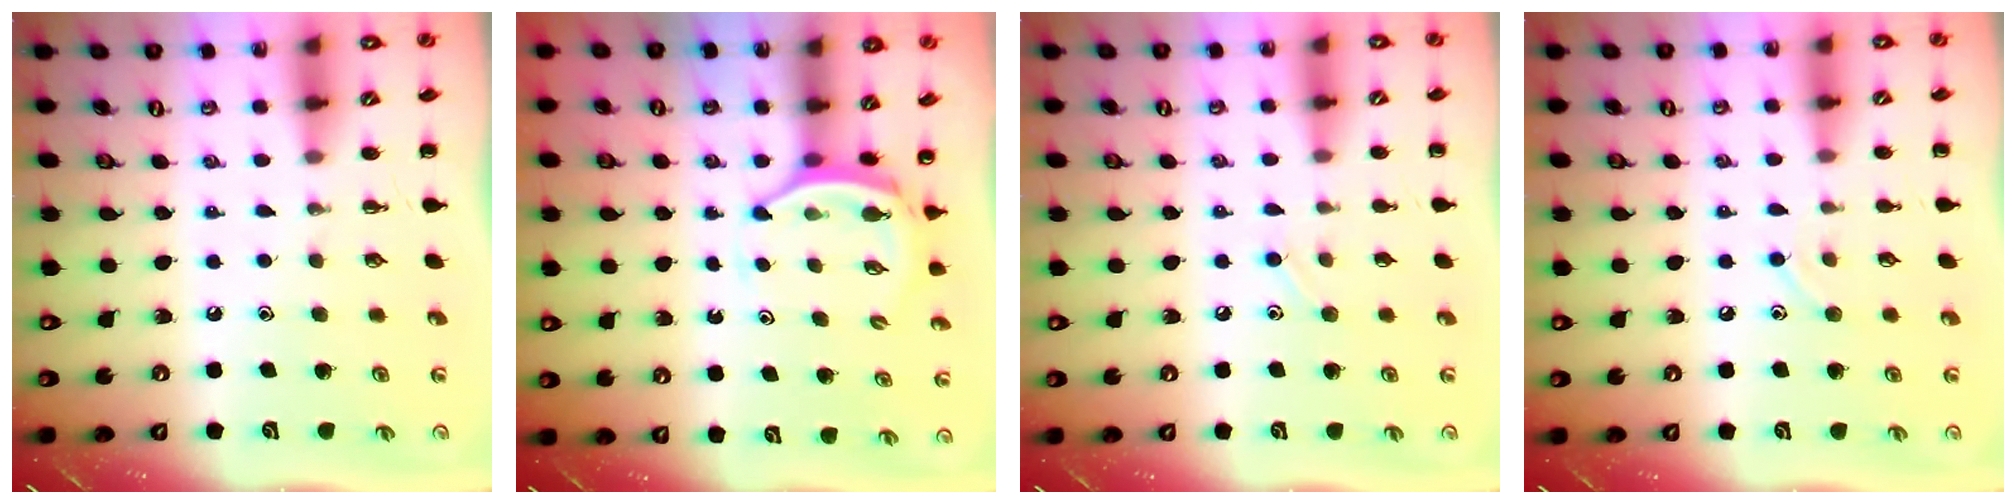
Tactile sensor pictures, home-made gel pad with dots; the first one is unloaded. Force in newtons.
{"total": 4.3, "press": 4.3, "slide": 0.2}
{"total": 6.2, "press": 5.8, "slide": 2.2}
{"total": 8.1, "press": 7.7, "slide": 2.6}